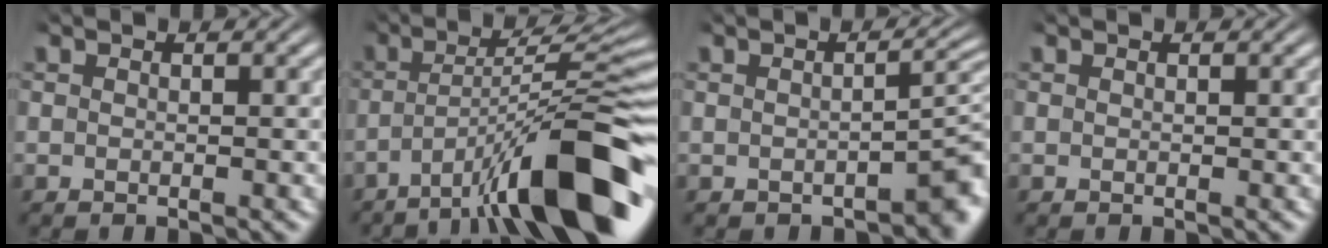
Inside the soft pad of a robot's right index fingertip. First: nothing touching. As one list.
[{"total": 10.4, "force": [-3.6, 2.8, 9.3], "torque": [-0.125, 0.002, -0.042]}, {"total": 3.4, "force": [-1.5, 1.2, 2.8], "torque": [-0.027, -0.001, -0.022]}, {"total": 0.0}]